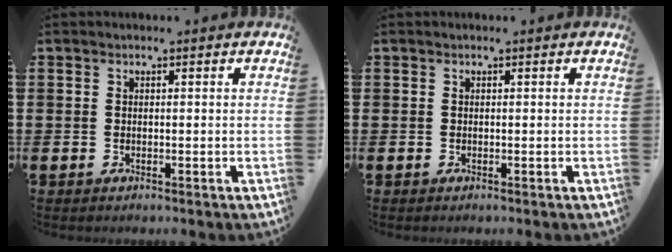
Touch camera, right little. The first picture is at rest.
{"total": 0.0}